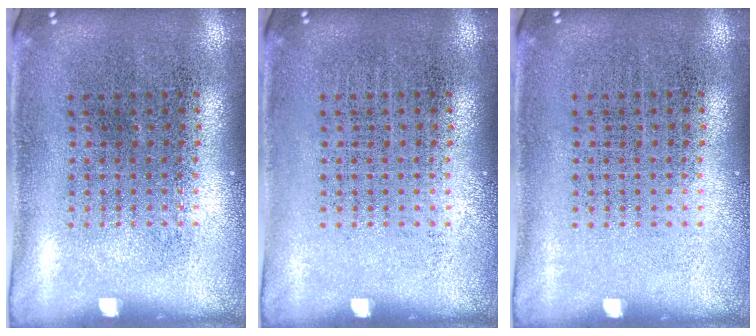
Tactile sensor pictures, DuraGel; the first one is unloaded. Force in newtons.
{"total": 0.0}
{"total": 0.0}